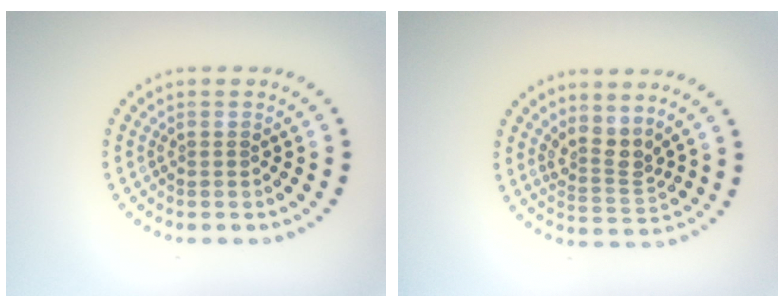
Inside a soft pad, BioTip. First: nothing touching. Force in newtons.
{"total": 2.8, "press": 2.0, "slide": 1.9}